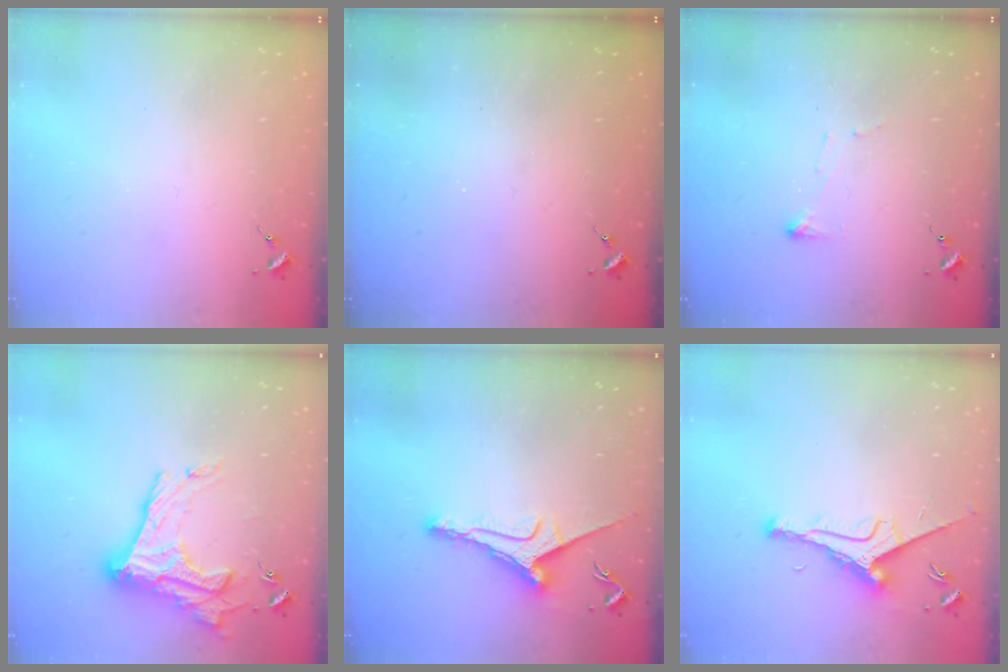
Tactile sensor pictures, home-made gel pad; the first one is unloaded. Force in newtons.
{"total": 0.0}
{"total": 4.1, "press": 4.0, "slide": 0.5}
{"total": 21.3, "press": 21.2, "slide": 1.7}
{"total": 9.0, "press": 9.0, "slide": 0.3}
{"total": 9.3, "press": 9.3, "slide": 0.8}